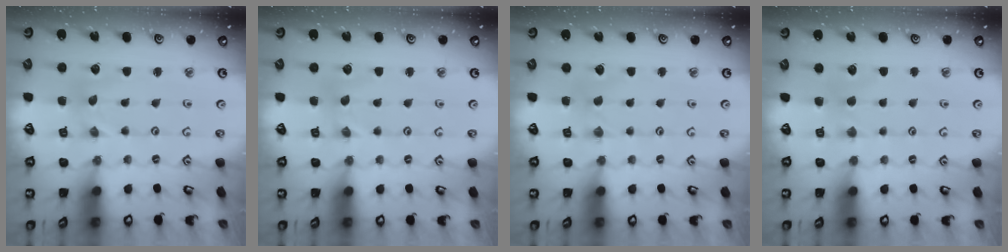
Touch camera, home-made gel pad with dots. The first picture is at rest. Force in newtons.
{"total": 0.8, "press": 0.8, "slide": 0.2}
{"total": 0.0}
{"total": 2.2, "press": 2.2, "slide": 0.4}